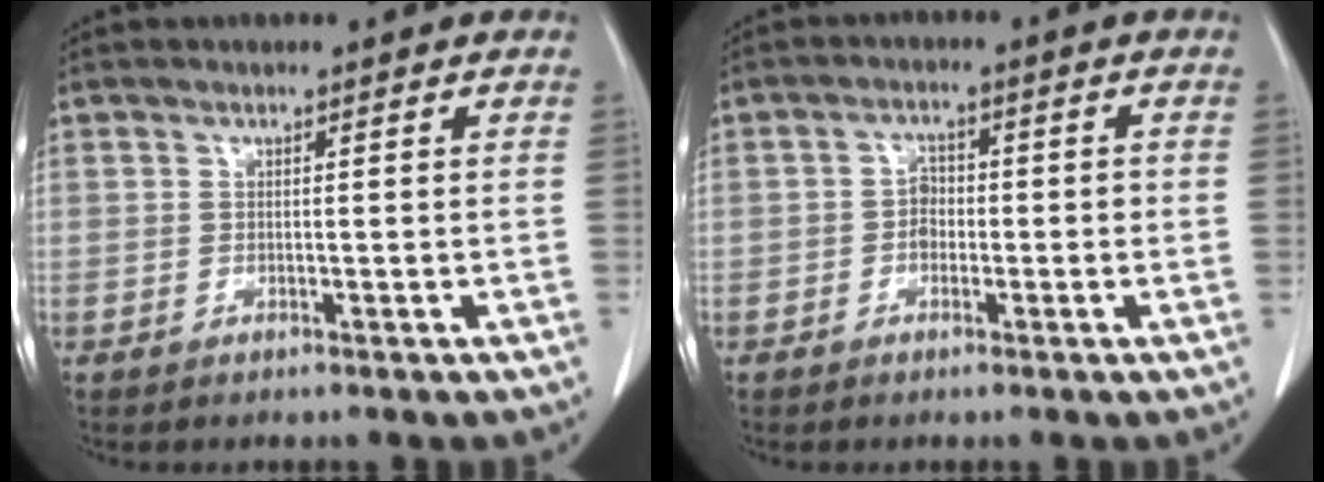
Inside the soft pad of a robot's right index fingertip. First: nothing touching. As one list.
[{"total": 2.5, "force": [-0.7, 1.9, 1.5], "torque": [-0.021, 0.009, -0.015]}]